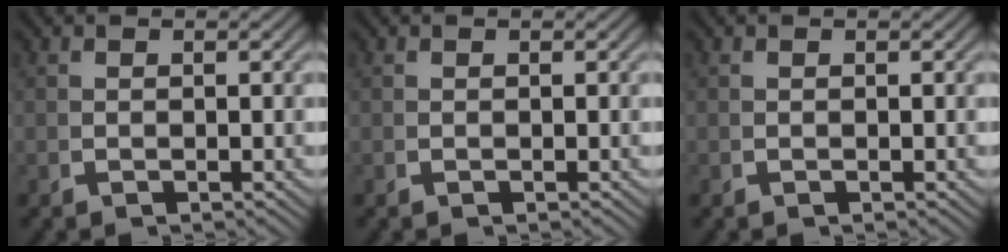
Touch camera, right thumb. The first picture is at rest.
{"total": 0.0}
{"total": 0.0}